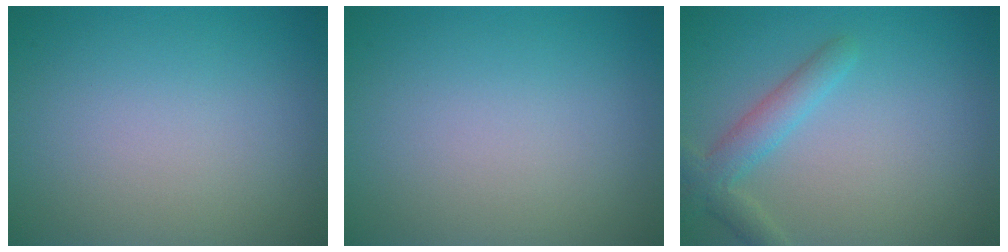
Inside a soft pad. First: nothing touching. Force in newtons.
{"total": 0.0}
{"total": 3.0, "press": 3.0, "slide": 0.2}